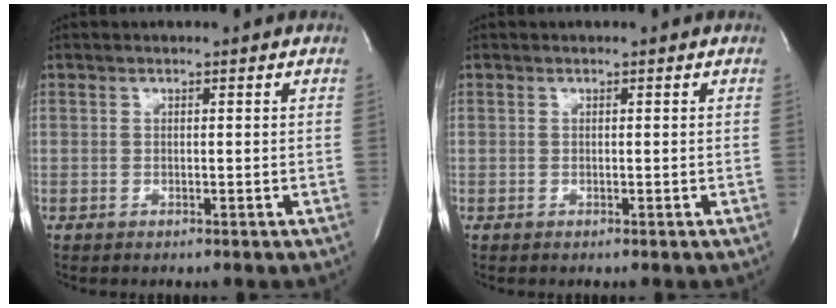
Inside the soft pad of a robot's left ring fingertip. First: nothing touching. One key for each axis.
{"total": 0.0}